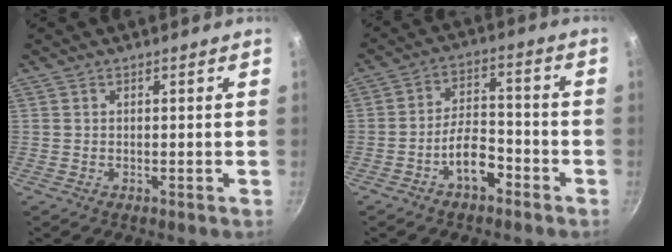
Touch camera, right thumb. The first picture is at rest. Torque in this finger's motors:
{"motor_torque": [-0.06, 0.29, -0.19, 0.09, 0.05]}